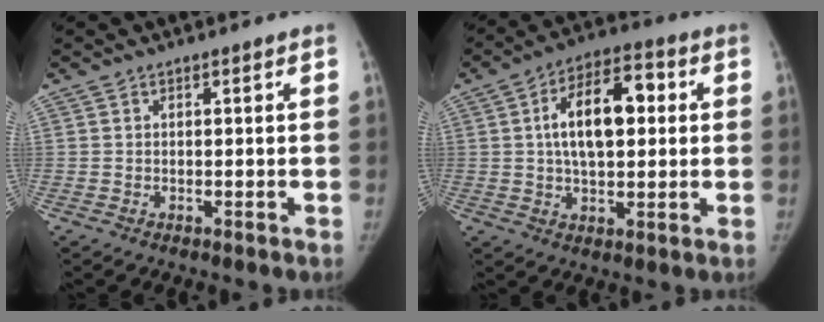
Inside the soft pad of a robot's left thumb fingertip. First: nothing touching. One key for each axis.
{"total": 13.9, "fx": 2.2, "fy": 7.4, "fz": 11.5, "tx": -0.172, "ty": 0.020, "tz": 0.030}